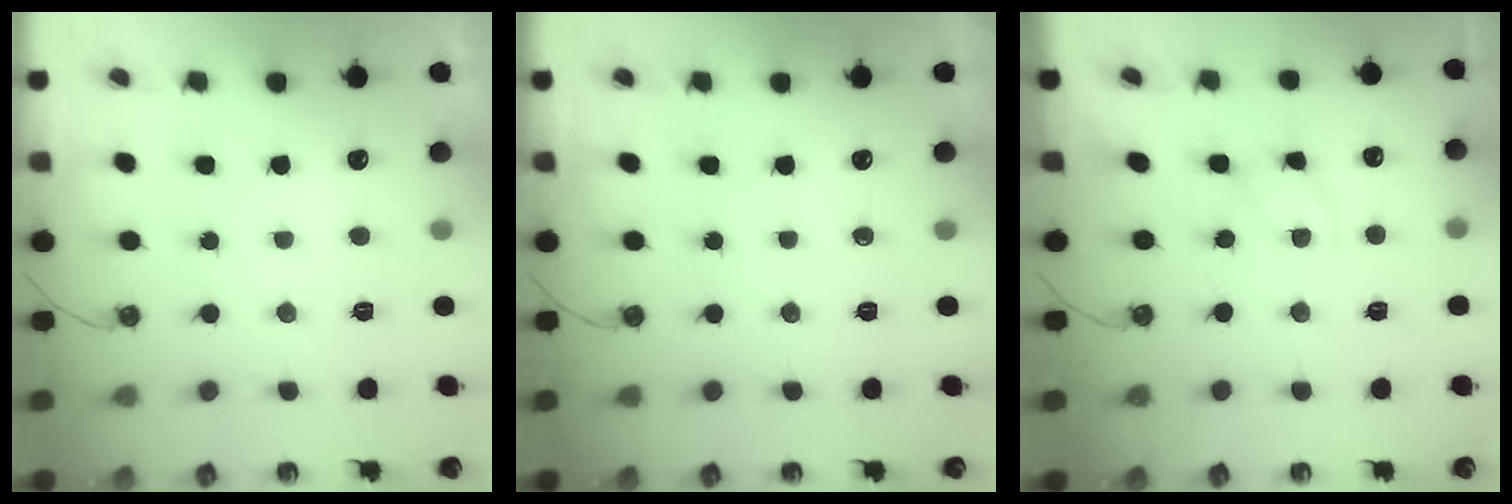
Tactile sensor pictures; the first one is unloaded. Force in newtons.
{"total": 0.0}
{"total": 4.2, "press": 4.2, "slide": 0.5}